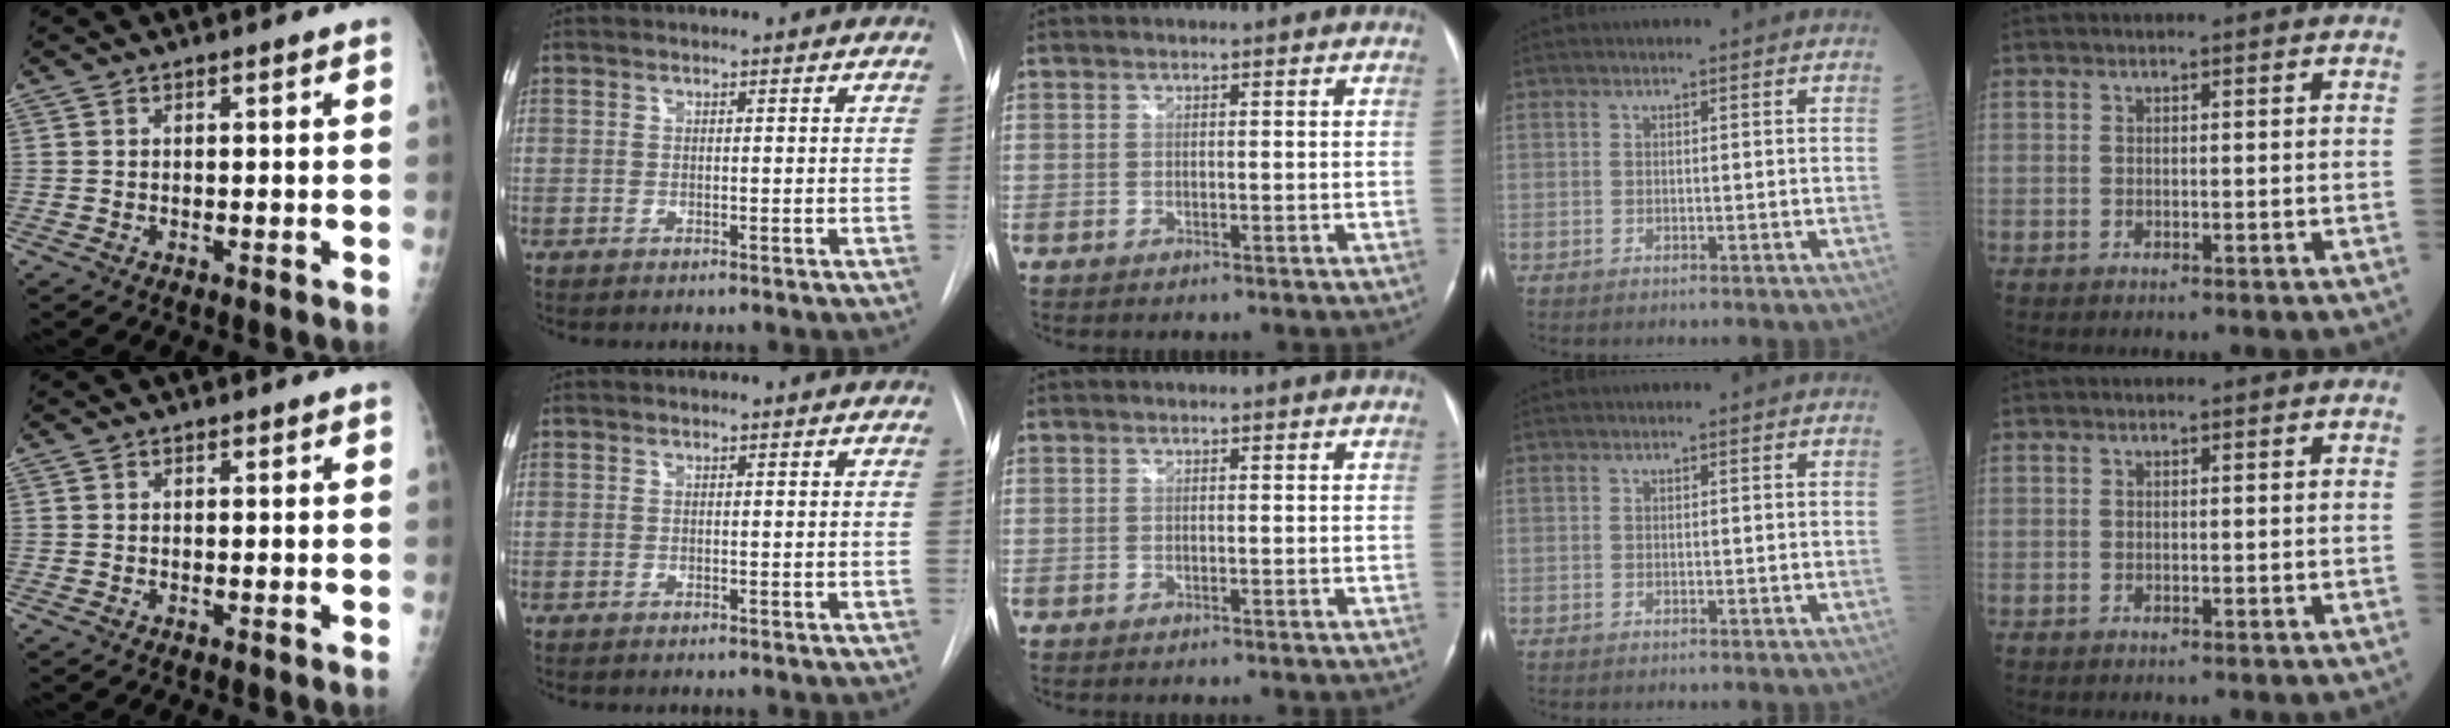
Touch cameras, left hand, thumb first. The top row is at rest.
{}